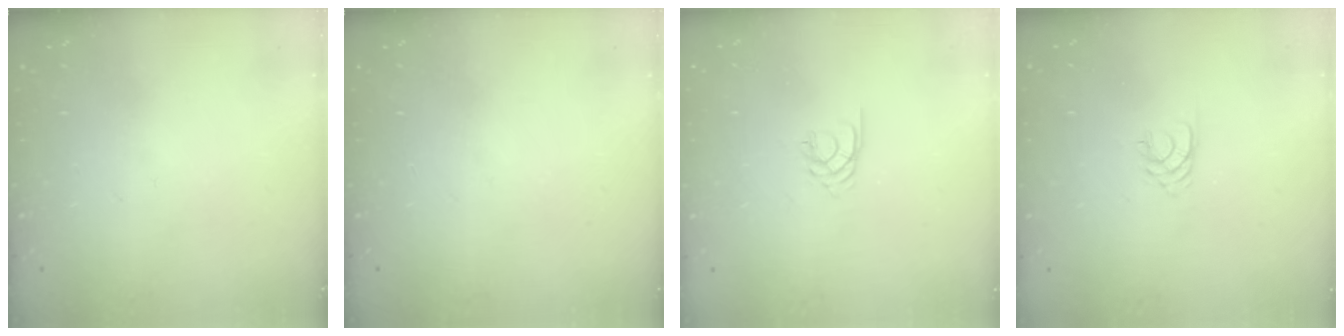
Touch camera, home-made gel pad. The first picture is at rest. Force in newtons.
{"total": 0.0}
{"total": 1.9, "press": 1.9, "slide": 0.2}
{"total": 1.7, "press": 1.7, "slide": 0.2}